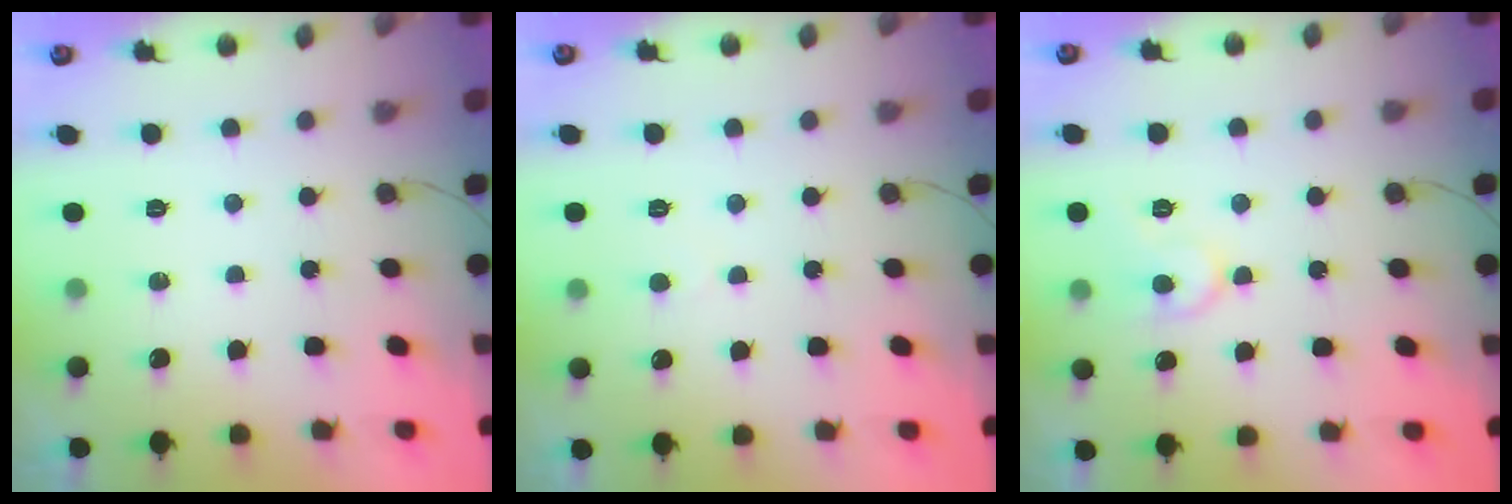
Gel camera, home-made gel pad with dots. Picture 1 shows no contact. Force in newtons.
{"total": 2.0, "press": 2.0, "slide": 0.2}
{"total": 8.3, "press": 8.3, "slide": 0.7}